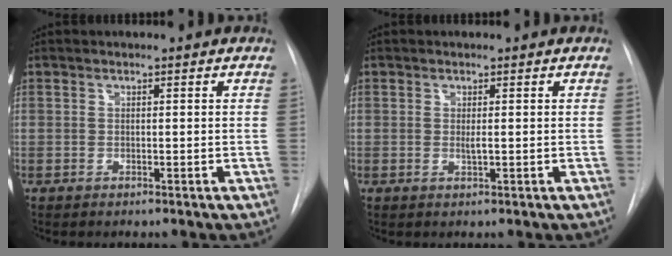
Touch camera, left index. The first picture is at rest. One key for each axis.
{"total": 0.7, "fx": -0.2, "fy": 0.0, "fz": 0.7, "tx": -0.020, "ty": -0.009, "tz": -0.002}